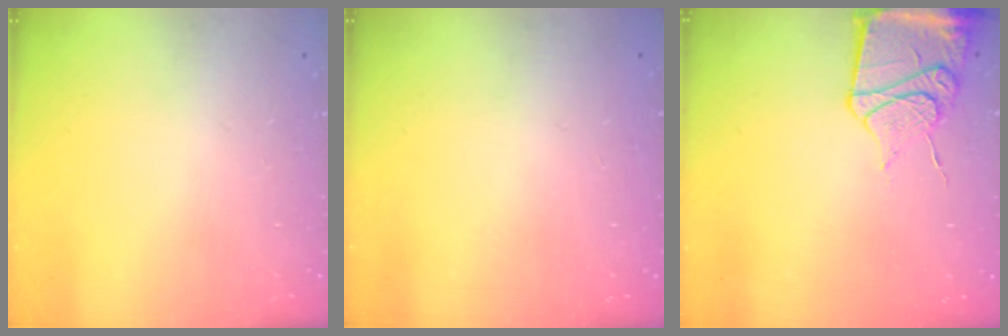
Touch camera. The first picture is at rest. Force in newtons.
{"total": 0.0}
{"total": 13.0, "press": 13.0, "slide": 1.5}